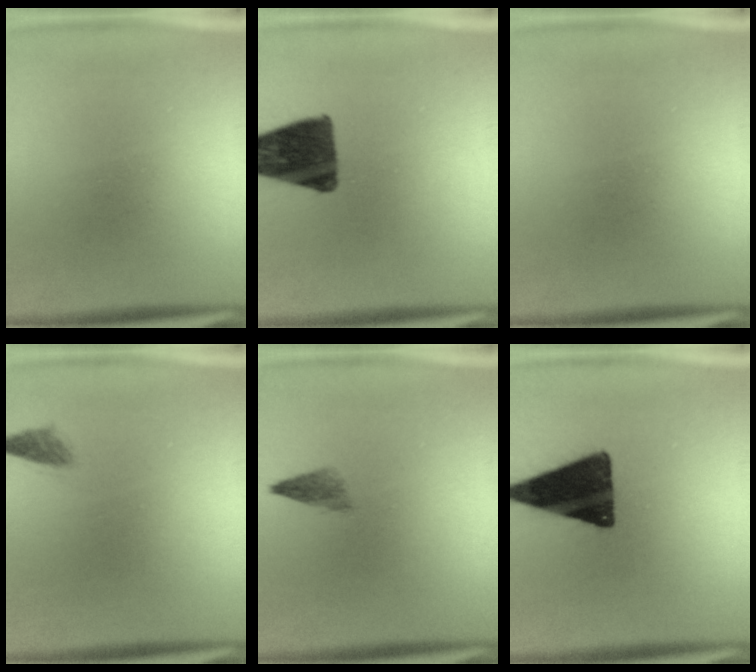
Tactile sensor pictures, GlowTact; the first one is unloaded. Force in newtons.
{"total": 12.7}
{"total": 0.0}
{"total": 1.3}
{"total": 1.9}
{"total": 16.5}